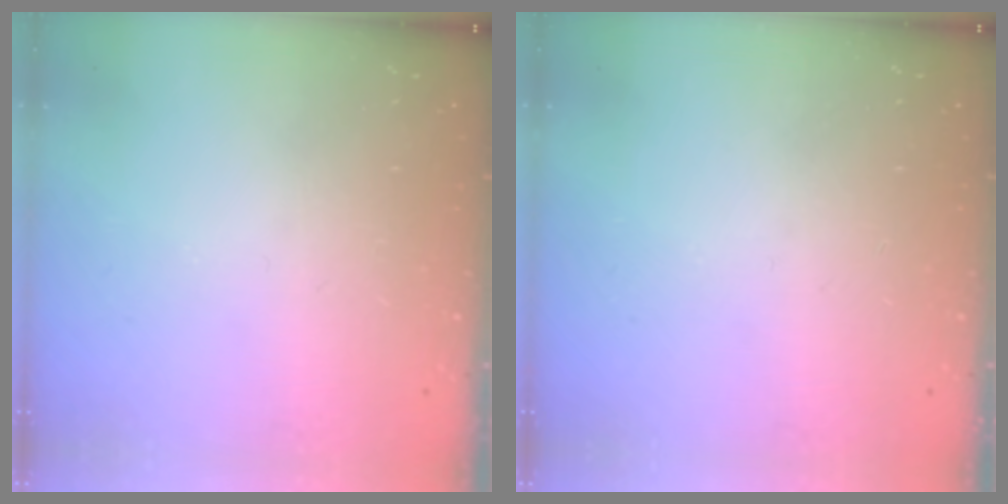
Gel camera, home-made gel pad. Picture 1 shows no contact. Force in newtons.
{"total": 0.0}